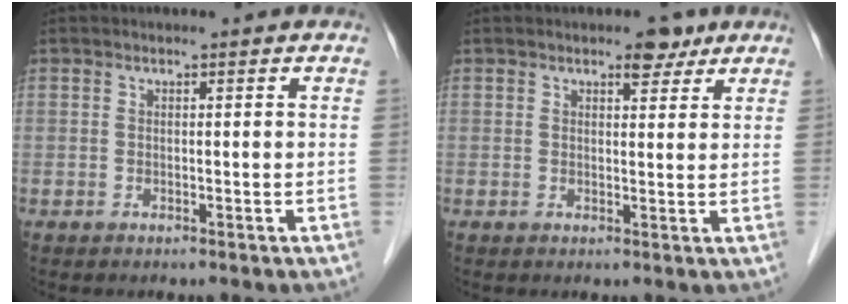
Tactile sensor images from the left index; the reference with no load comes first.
{"total": 3.1, "force": [2.2, 1.4, 1.7], "torque": [-0.021, 0.001, 0.030]}